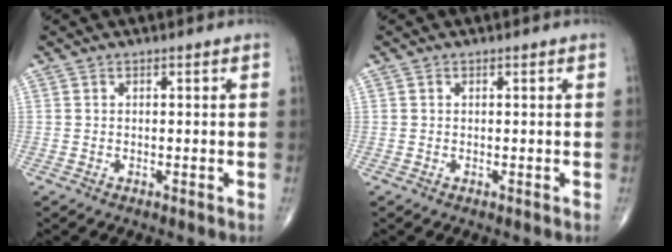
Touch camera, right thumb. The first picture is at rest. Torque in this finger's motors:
{"motor_torque": [-0.19, 0.03, -0.03, 0.05, 0.02]}